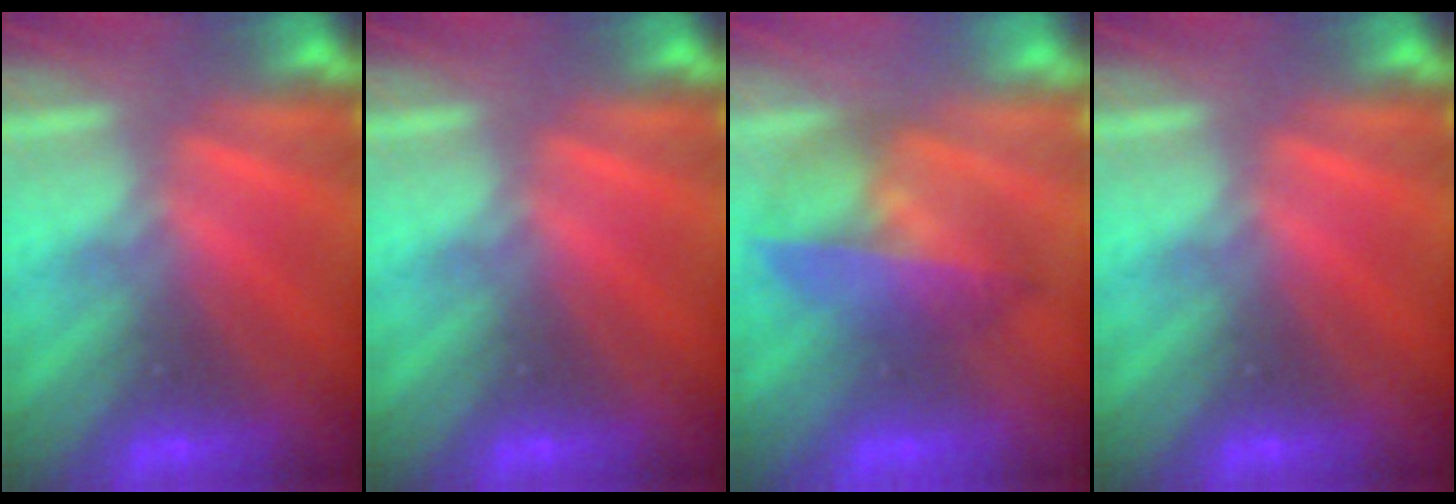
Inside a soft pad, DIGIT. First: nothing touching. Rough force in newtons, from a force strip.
{"total": 0.0}
{"total": 4.6}
{"total": 0.0}